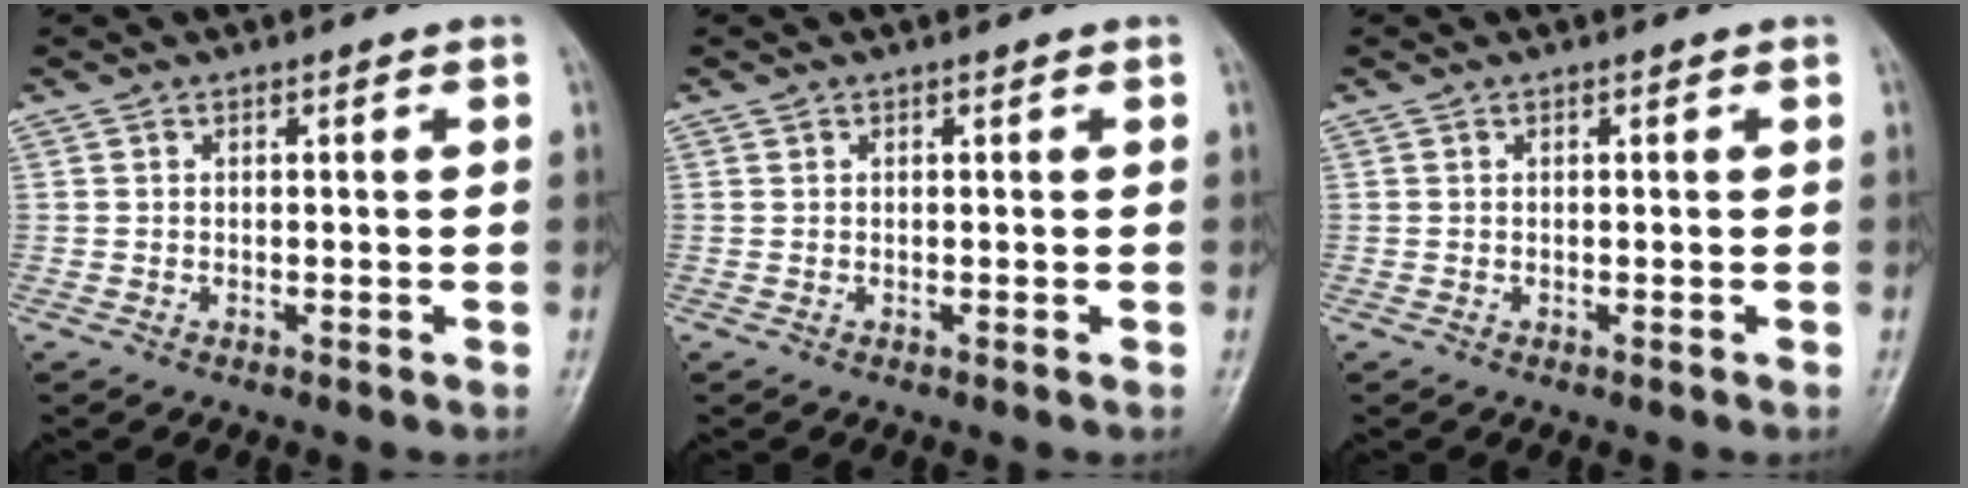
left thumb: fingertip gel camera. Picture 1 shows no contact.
{"total": 0.0}
{"total": 0.0}